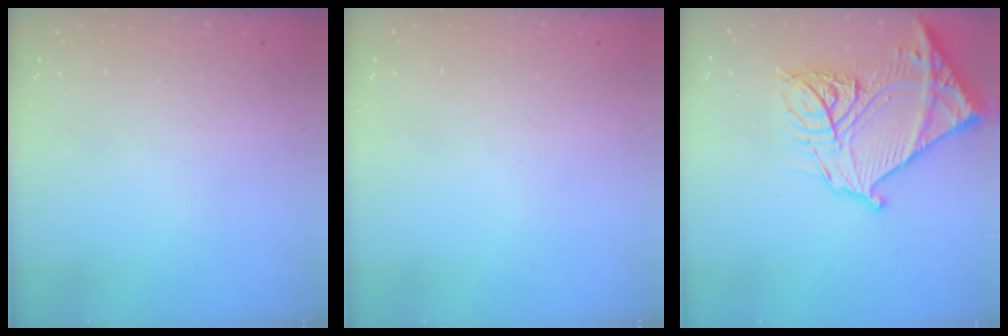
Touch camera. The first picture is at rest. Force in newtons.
{"total": 0.0}
{"total": 25.3, "press": 25.1, "slide": 2.8}